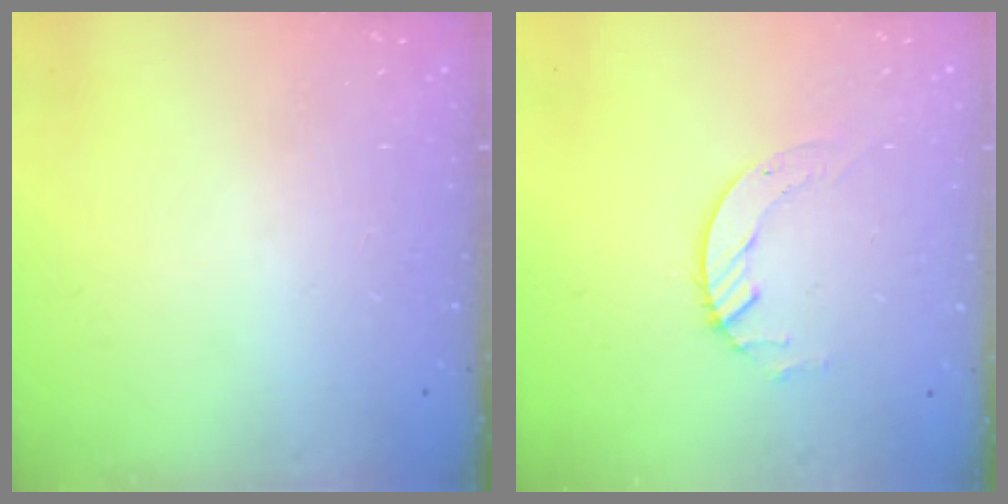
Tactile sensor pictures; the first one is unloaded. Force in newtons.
{"total": 4.2, "press": 4.1, "slide": 0.5}